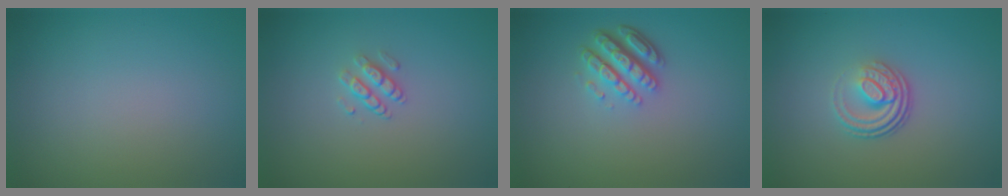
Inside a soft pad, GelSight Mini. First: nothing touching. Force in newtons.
{"total": 1.5, "press": 1.1, "slide": 1.0}
{"total": 4.4, "press": 3.3, "slide": 3.0}
{"total": 3.7, "press": 2.5, "slide": 2.8}